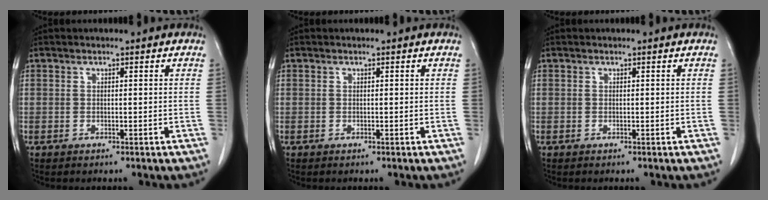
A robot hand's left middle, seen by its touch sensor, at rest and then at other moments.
{"total": 0.0}
{"total": 0.0}